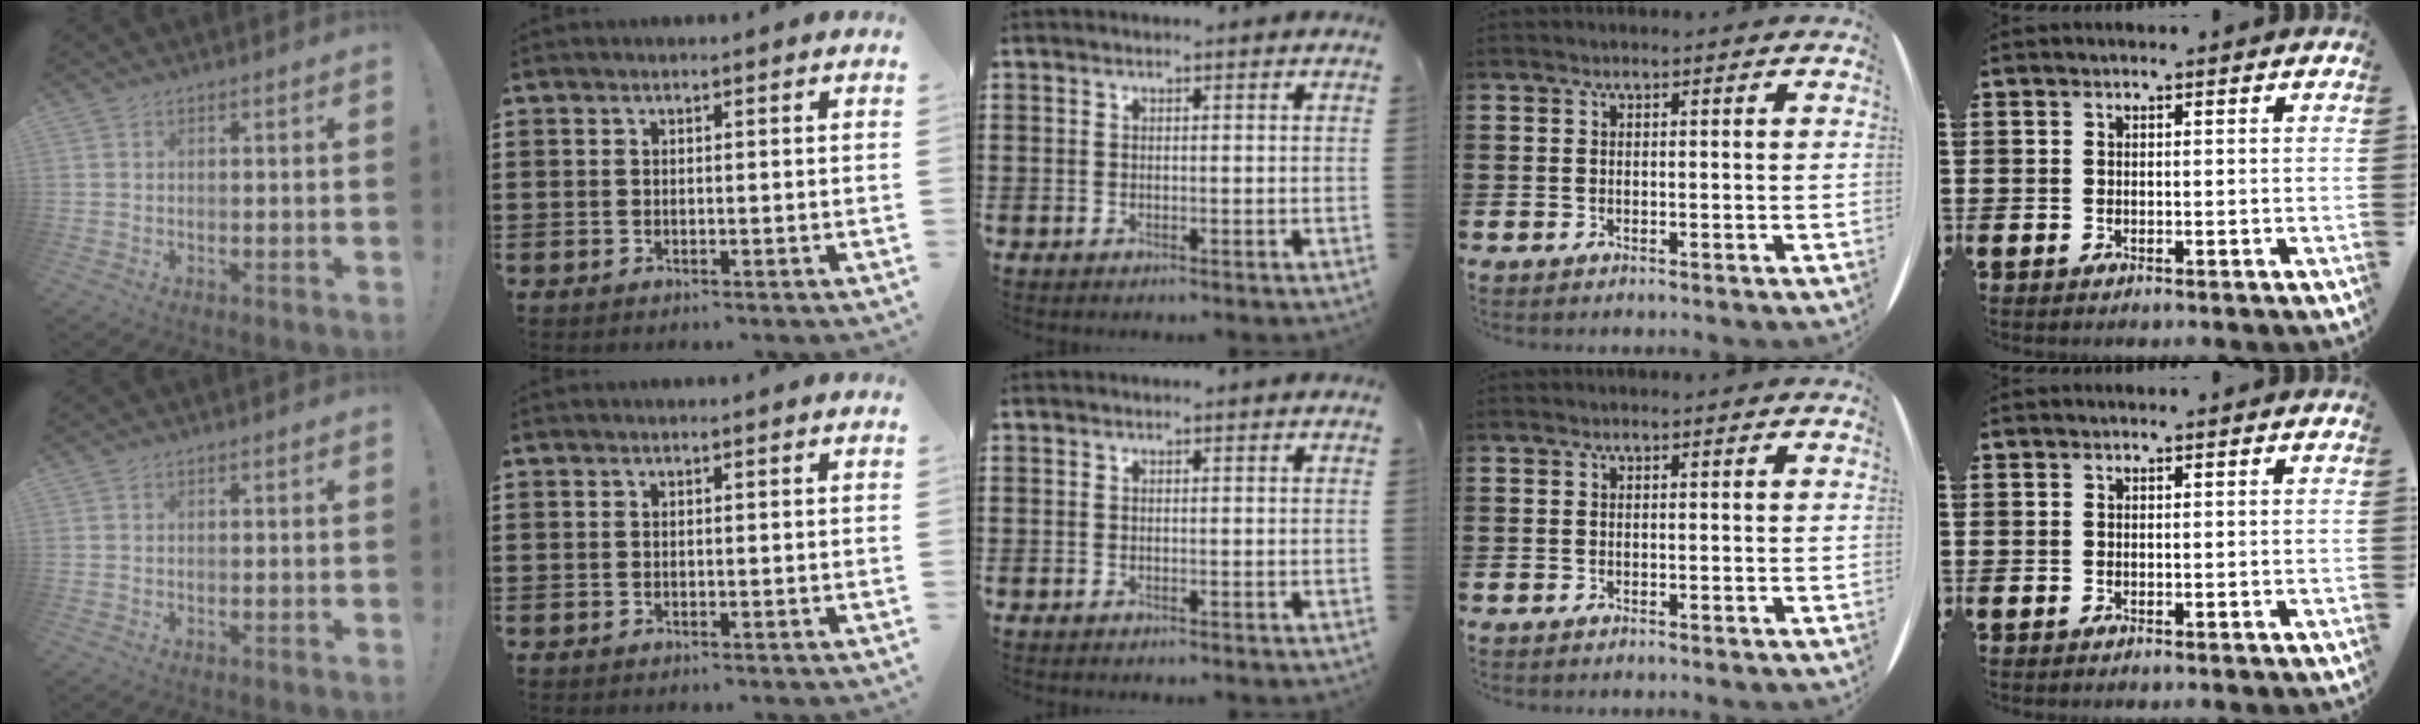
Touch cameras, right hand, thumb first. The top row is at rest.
{}